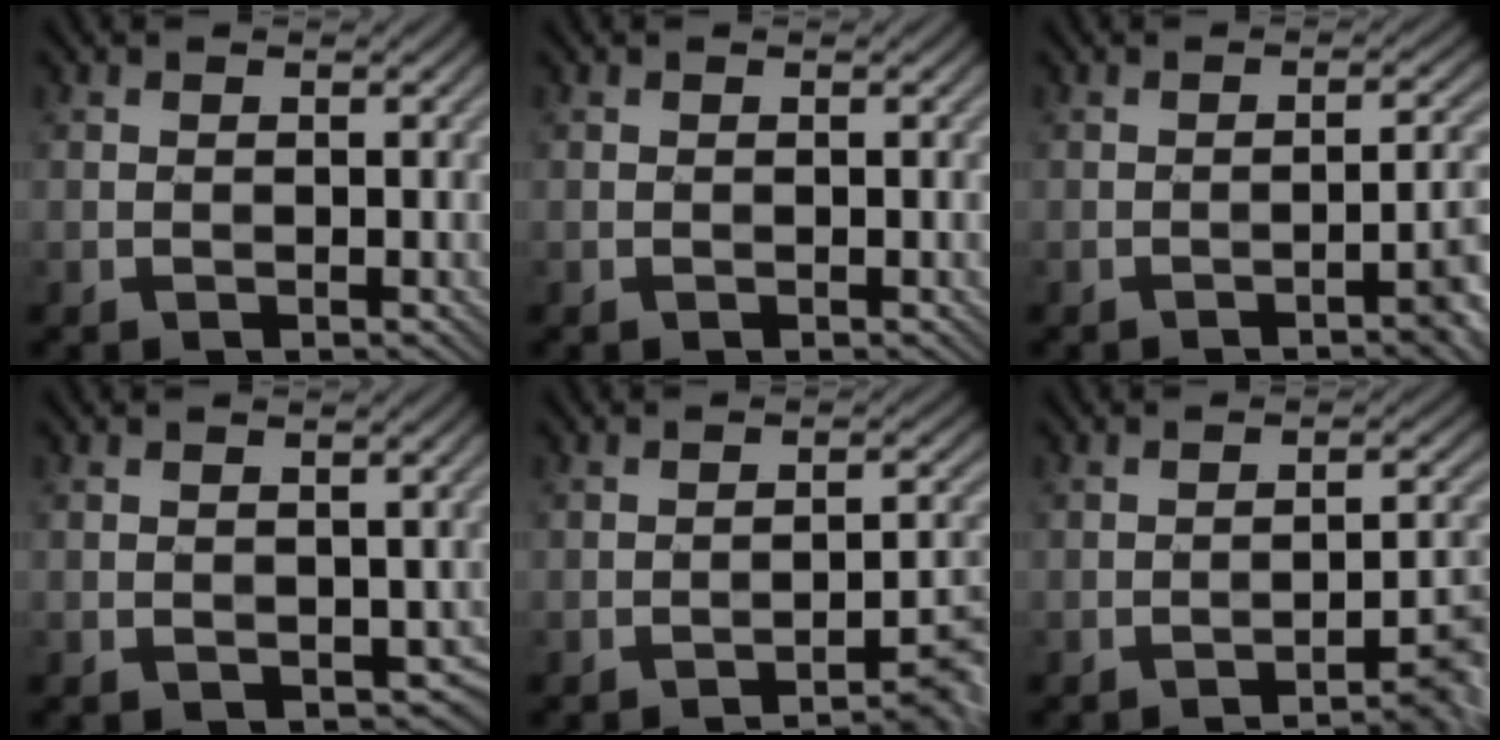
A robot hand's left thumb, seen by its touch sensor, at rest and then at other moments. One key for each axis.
{"total": 0.0}
{"total": 3.3, "fx": -1.8, "fy": 0.4, "fz": 2.7, "tx": -0.033, "ty": 0.015, "tz": -0.031}
{"total": 2.9, "fx": 0.1, "fy": 2.2, "fz": 1.9, "tx": -0.040, "ty": -0.015, "tz": 0.004}
{"total": 3.0, "fx": -2.5, "fy": 0.0, "fz": 1.7, "tx": -0.022, "ty": 0.018, "tz": -0.039}
{"total": 3.2, "fx": -2.5, "fy": 0.1, "fz": 2.0, "tx": -0.027, "ty": 0.018, "tz": -0.041}